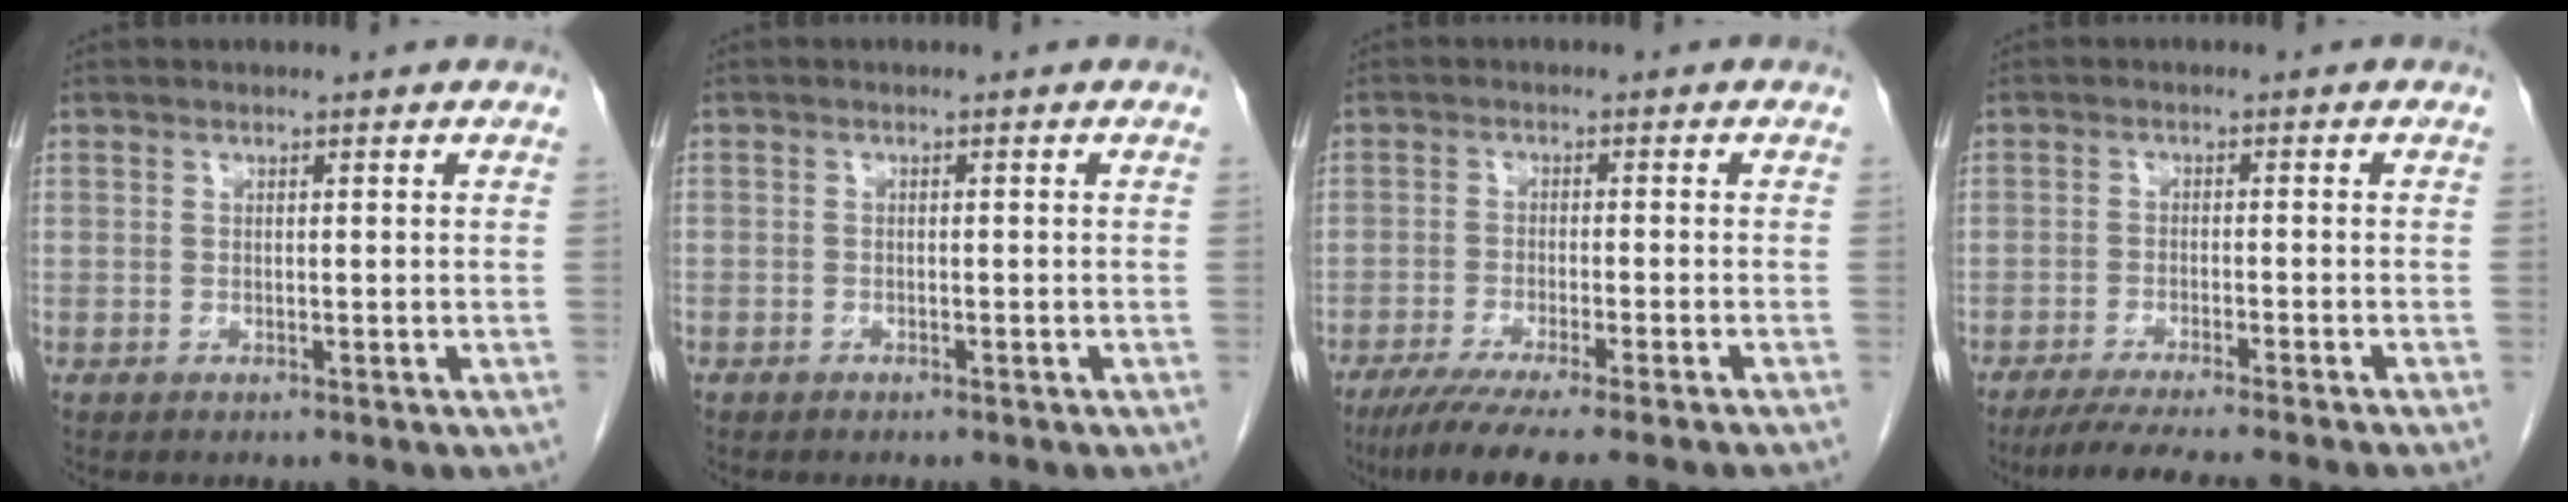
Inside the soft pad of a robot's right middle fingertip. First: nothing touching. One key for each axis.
{"total": 0.8, "fx": -0.6, "fy": 0.6, "fz": 0.1, "tx": -0.003, "ty": 0.003, "tz": -0.011}
{"total": 11.4, "fx": -9.3, "fy": -0.5, "fz": 6.6, "tx": -0.079, "ty": -0.032, "tz": -0.139}
{"total": 10.2, "fx": -8.8, "fy": -1.1, "fz": 5.1, "tx": -0.052, "ty": -0.027, "tz": -0.132}